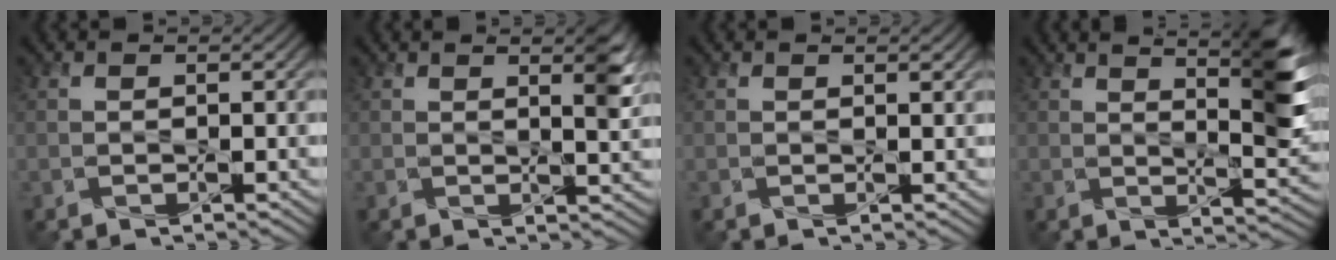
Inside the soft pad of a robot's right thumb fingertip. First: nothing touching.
{"total": 3.5, "force": [1.7, 0.8, 3.0], "torque": [-0.053, -0.002, 0.028]}
{"total": 0.6, "force": [0.5, 0.0, 0.3], "torque": [-0.005, -0.001, 0.009]}
{"total": 7.6, "force": [3.7, 1.6, 6.4], "torque": [-0.089, -0.001, 0.062]}